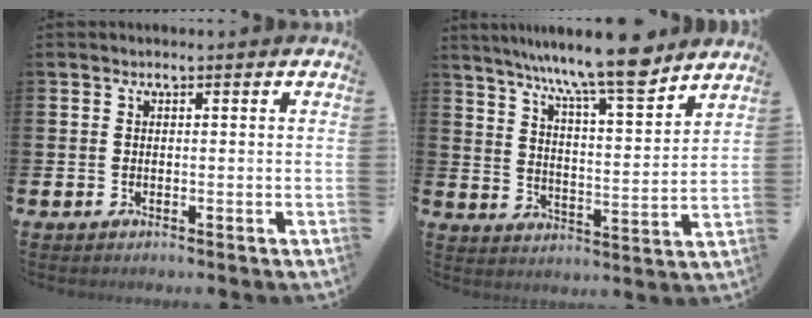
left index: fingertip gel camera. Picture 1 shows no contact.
{"total": 10.9, "force": [9.5, 0.9, 5.4], "torque": [-0.120, -0.053, 0.164]}